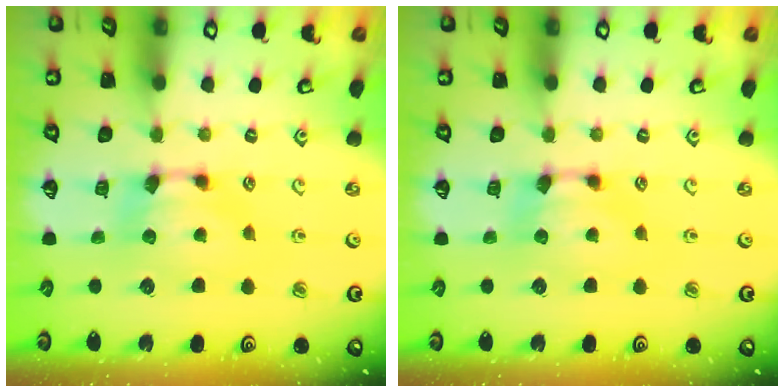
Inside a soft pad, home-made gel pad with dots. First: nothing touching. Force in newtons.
{"total": 0.0}